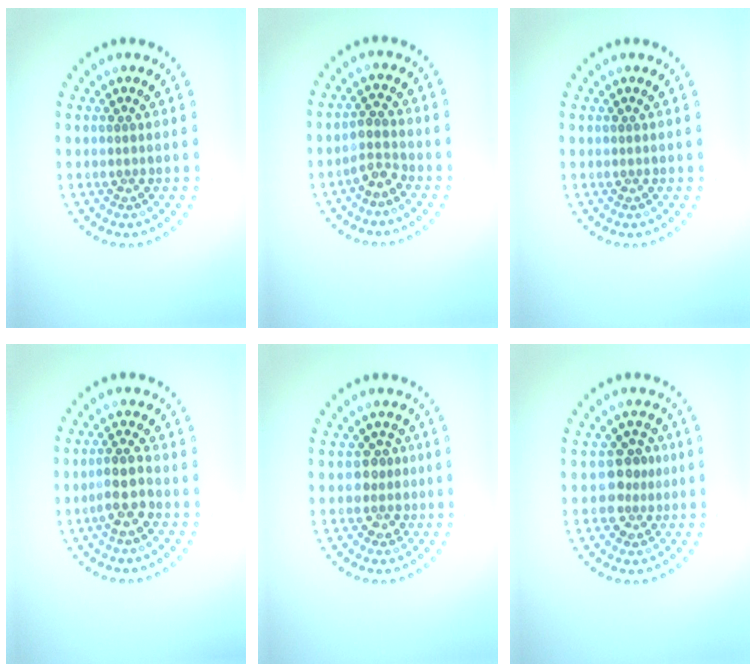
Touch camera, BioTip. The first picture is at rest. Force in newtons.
{"total": 2.1, "press": 1.6, "slide": 1.3}
{"total": 0.0}
{"total": 2.8, "press": 2.5, "slide": 1.2}
{"total": 2.2, "press": 1.8, "slide": 1.3}
{"total": 2.8, "press": 2.5, "slide": 1.3}